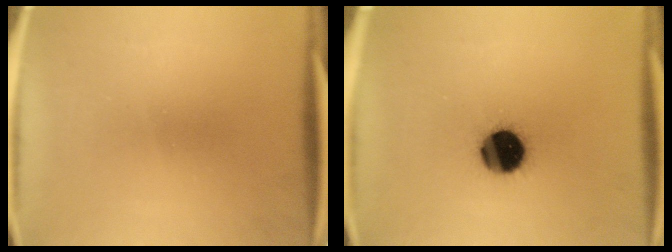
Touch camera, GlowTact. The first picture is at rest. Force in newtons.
{"total": 13.3}